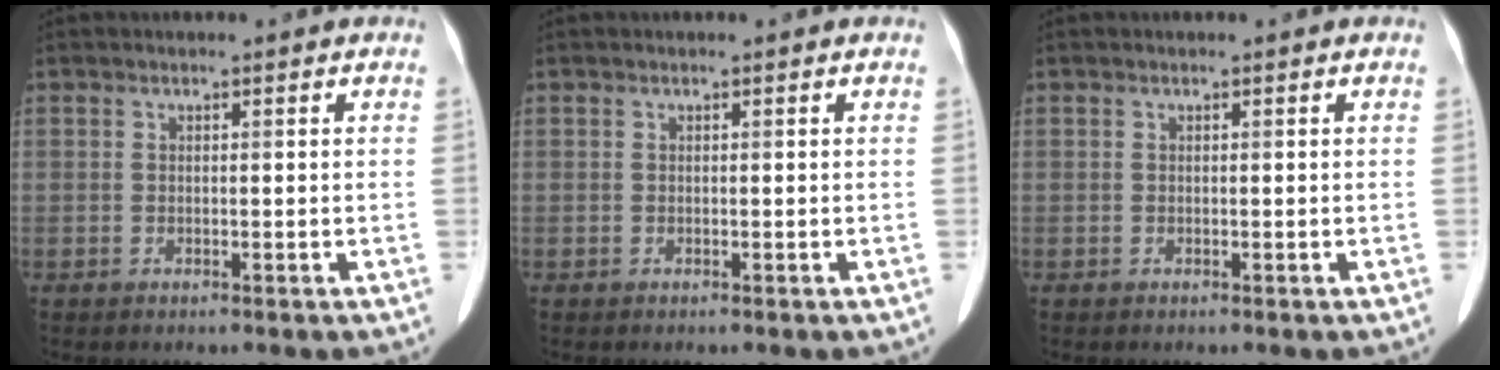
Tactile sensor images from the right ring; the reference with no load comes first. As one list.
[{"total": 0.0}, {"total": 0.0}]